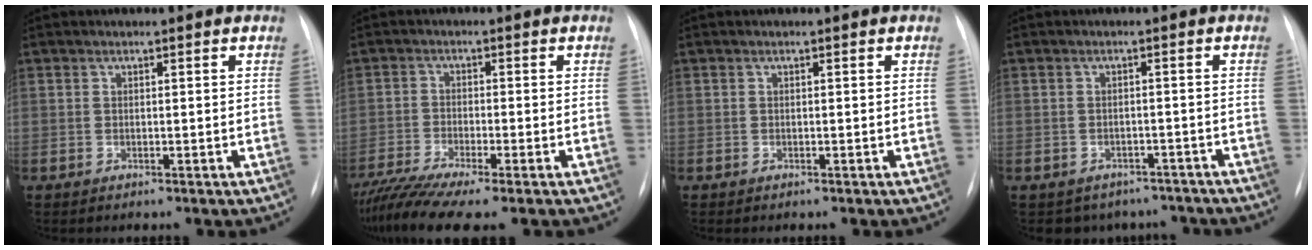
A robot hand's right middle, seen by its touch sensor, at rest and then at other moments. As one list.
[{"total": 9.8, "force": [-7.8, 0.1, 5.8], "torque": [-0.111, -0.016, -0.134]}, {"total": 0.0}, {"total": 7.2, "force": [-5.9, 4.0, 0.2], "torque": [0.012, 0.021, -0.065]}]